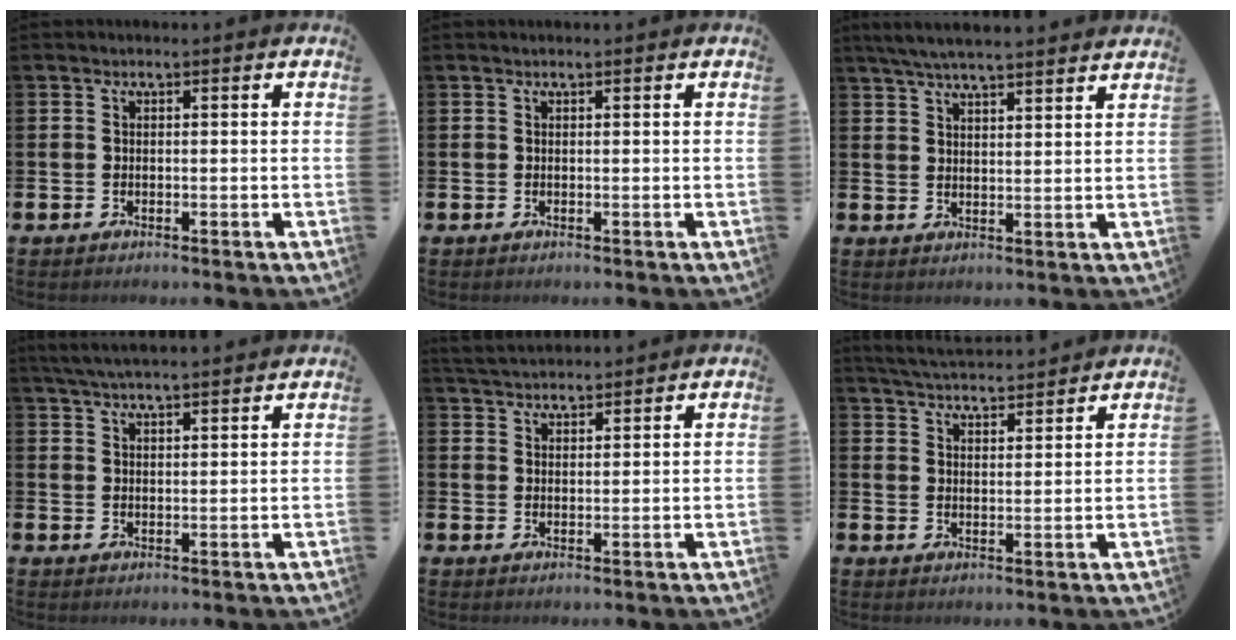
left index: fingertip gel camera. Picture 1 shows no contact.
{"total": 0.0}
{"total": 5.5, "force": [5.2, 0.3, 1.7], "torque": [-0.051, -0.014, 0.095]}
{"total": 4.5, "force": [4.4, 0.1, 1.2], "torque": [-0.038, -0.012, 0.081]}
{"total": 3.6, "force": [3.6, 0.5, 0.2], "torque": [-0.006, -0.020, 0.065]}
{"total": 4.6, "force": [4.6, 0.4, 0.3], "torque": [-0.020, -0.028, 0.082]}